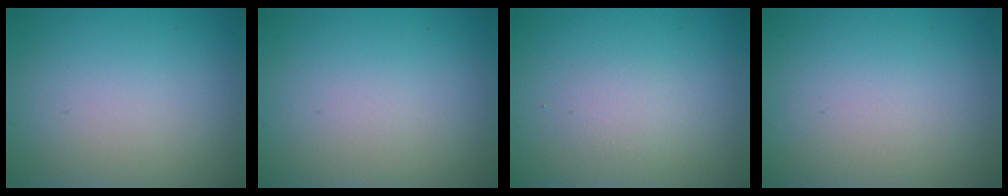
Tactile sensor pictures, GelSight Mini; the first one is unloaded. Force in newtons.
{"total": 0.0}
{"total": 1.2, "press": 1.2, "slide": 0.1}
{"total": 0.0}